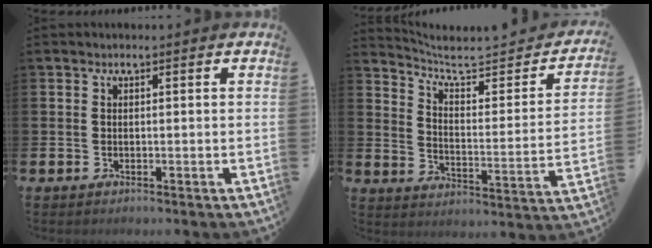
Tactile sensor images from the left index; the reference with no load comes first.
{"total": 5.5, "force": [4.7, 1.1, 2.6], "torque": [-0.057, -0.046, 0.067]}